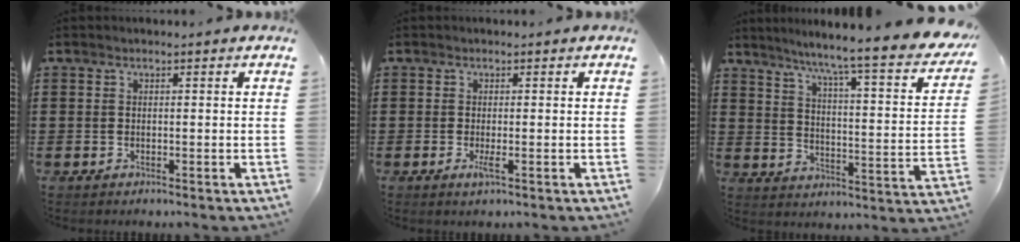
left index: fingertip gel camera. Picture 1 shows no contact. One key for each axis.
{"total": 1.7, "fx": -0.5, "fy": 0.1, "fz": 1.6, "tx": -0.036, "ty": -0.008, "tz": -0.011}
{"total": 6.0, "fx": 4.8, "fy": -0.9, "fz": 3.4, "tx": -0.080, "ty": -0.055, "tz": 0.067}